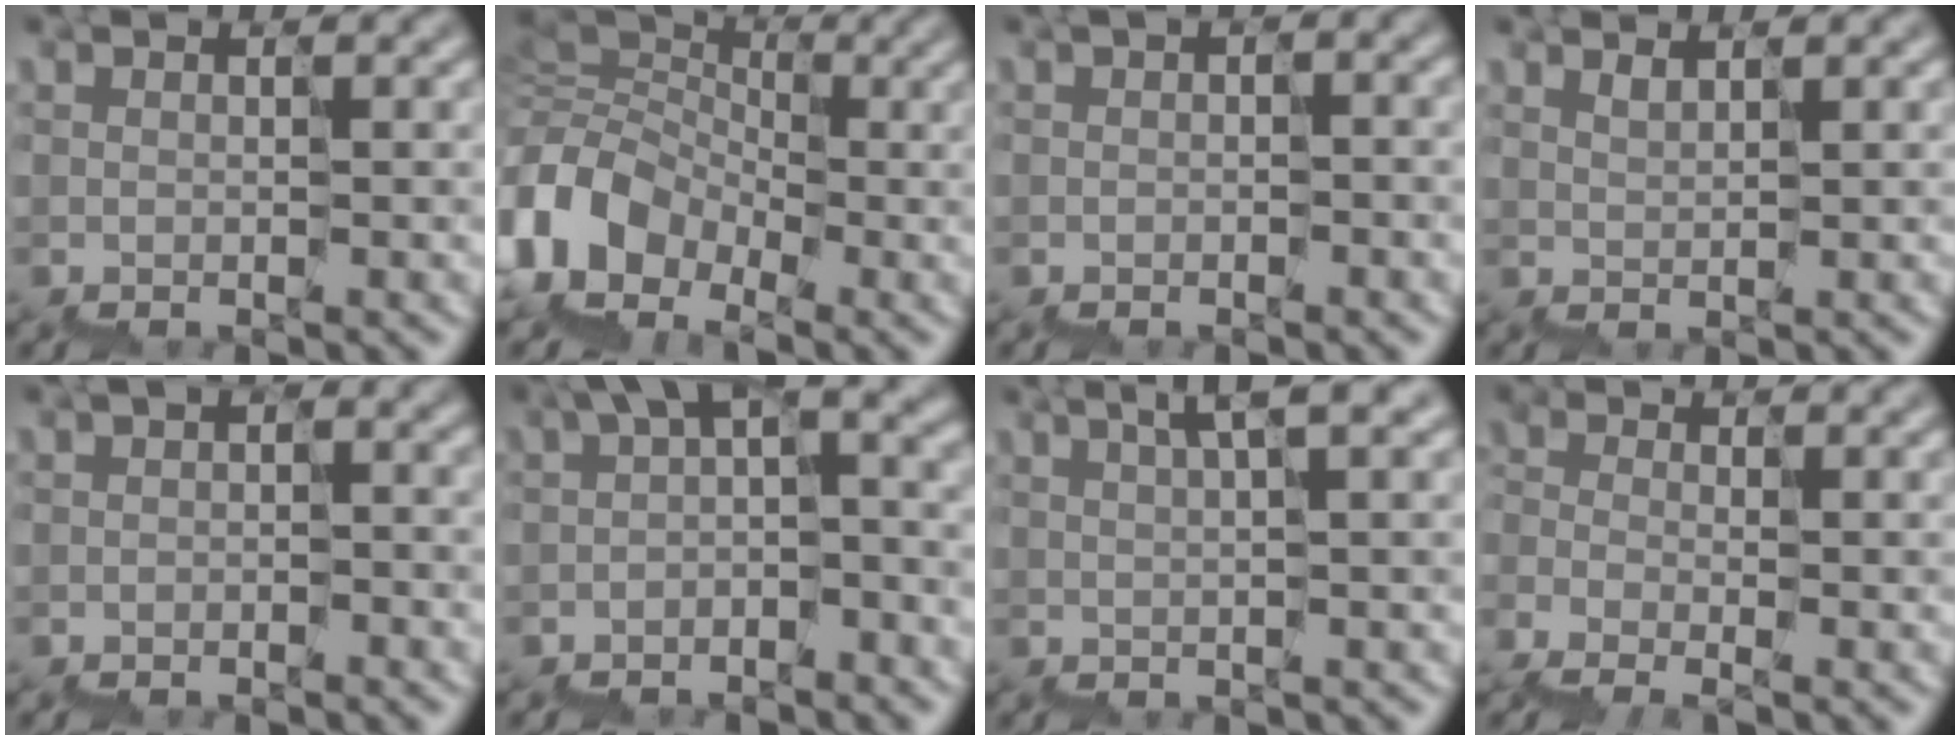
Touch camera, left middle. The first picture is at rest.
{"total": 5.7, "force": [-4.2, 3.7, 0.7], "torque": [-0.038, -0.003, -0.106]}
{"total": 1.3, "force": [-0.2, 0.7, 1.0], "torque": [-0.011, 0.009, -0.008]}
{"total": 0.6, "force": [0.4, -0.2, -0.4], "torque": [-0.007, 0.002, 0.012]}
{"total": 1.5, "force": [-0.8, 0.8, 1.0], "torque": [-0.009, 0.003, -0.015]}
{"total": 5.2, "force": [0.3, 2.5, 4.6], "torque": [-0.081, 0.003, -0.001]}
{"total": 2.4, "force": [1.5, 0.0, 1.9], "torque": [-0.037, 0.012, 0.026]}
{"total": 2.1, "force": [-2.1, -0.1, 0.0], "torque": [0.021, -0.007, -0.044]}